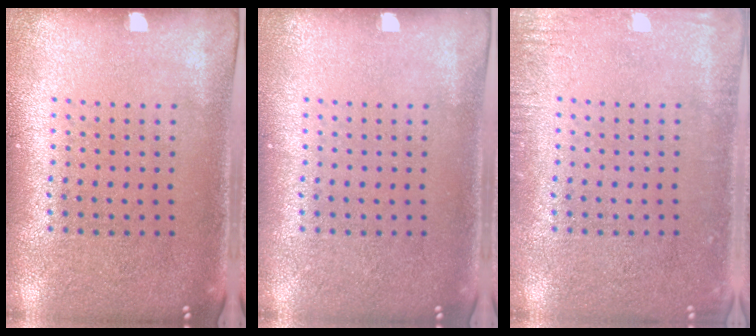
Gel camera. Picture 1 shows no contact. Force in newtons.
{"total": 0.0}
{"total": 1.8, "press": 1.8, "slide": 0.2}